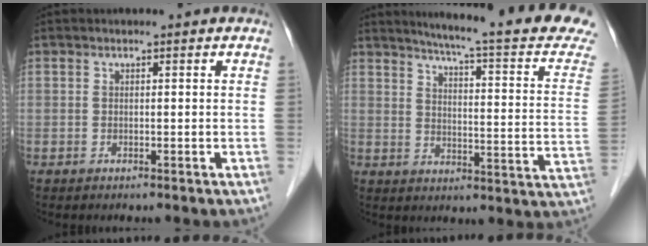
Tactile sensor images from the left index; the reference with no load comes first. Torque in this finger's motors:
{"motor_torque": [-0.08, -1.07, 0.15, 0.06]}